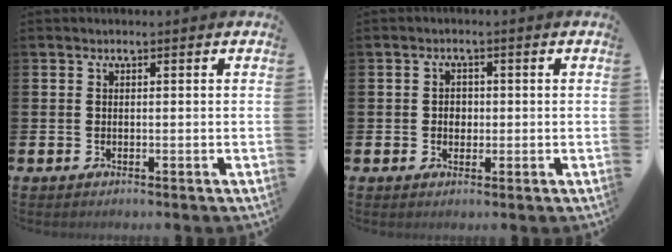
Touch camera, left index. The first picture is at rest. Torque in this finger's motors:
{"motor_torque": [-0.22, 0.06, -0.02, 0.00]}